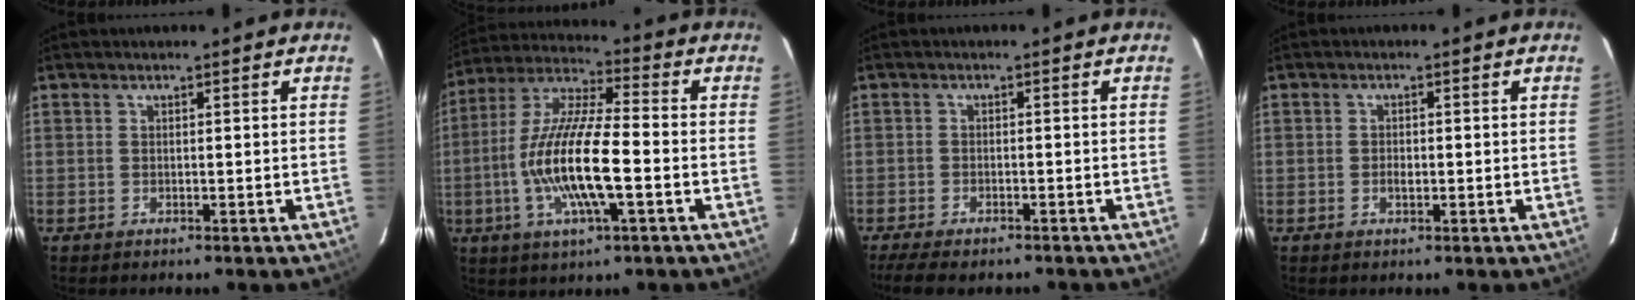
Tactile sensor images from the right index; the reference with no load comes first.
{"total": 16.0, "force": [-3.6, 3.4, 15.2], "torque": [-0.303, -0.008, -0.072]}
{"total": 8.3, "force": [-6.8, 2.4, 4.1], "torque": [-0.101, -0.030, -0.114]}
{"total": 1.4, "force": [-0.3, 1.0, 0.9], "torque": [-0.017, 0.000, -0.006]}